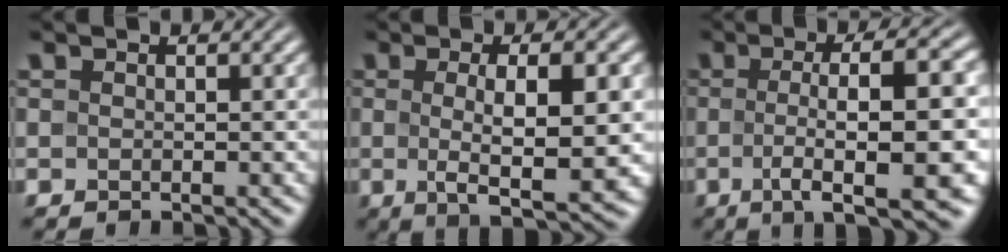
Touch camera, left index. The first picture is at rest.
{"total": 7.5, "force": [-0.3, 1.9, 7.3], "torque": [-0.112, -0.004, -0.001]}
{"total": 10.5, "force": [-1.3, 2.6, 10.1], "torque": [-0.134, 0.007, -0.024]}